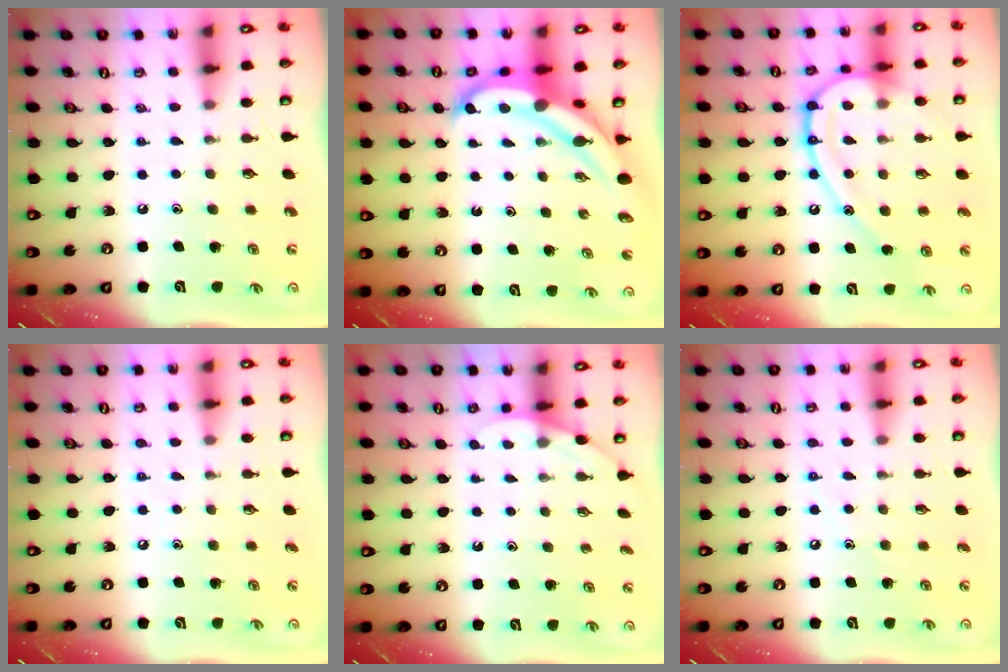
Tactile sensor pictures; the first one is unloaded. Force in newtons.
{"total": 7.0, "press": 7.0, "slide": 0.9}
{"total": 16.7, "press": 16.6, "slide": 1.6}
{"total": 3.4, "press": 3.4, "slide": 0.5}
{"total": 2.6, "press": 2.6, "slide": 0.2}
{"total": 5.3, "press": 5.3, "slide": 0.7}